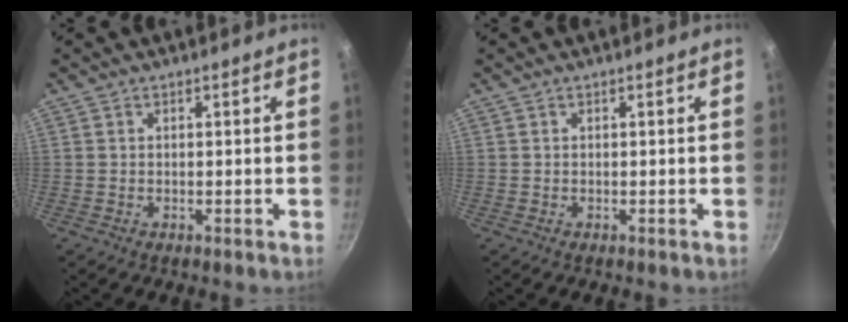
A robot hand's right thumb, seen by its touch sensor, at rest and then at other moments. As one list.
[{"total": 0.0}]